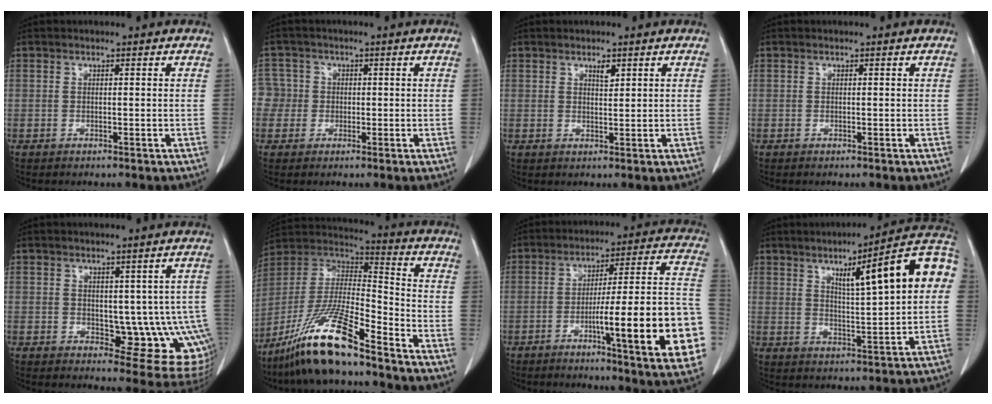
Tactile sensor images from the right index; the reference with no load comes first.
{"total": 3.7, "force": [-0.3, 3.7, -0.1], "torque": [0.015, 0.016, -0.011]}
{"total": 1.6, "force": [1.0, 0.5, 1.1], "torque": [-0.018, -0.004, 0.018]}
{"total": 0.0}
{"total": 10.6, "force": [-0.2, 4.9, 9.4], "torque": [-0.094, -0.001, 0.011]}
{"total": 17.1, "force": [-12.4, 1.6, 11.7], "torque": [-0.243, -0.016, -0.230]}
{"total": 22.0, "force": [-6.6, 1.2, 21.0], "torque": [-0.209, 0.009, -0.089]}
{"total": 15.9, "force": [4.5, 1.4, 15.2], "torque": [-0.210, 0.026, 0.059]}